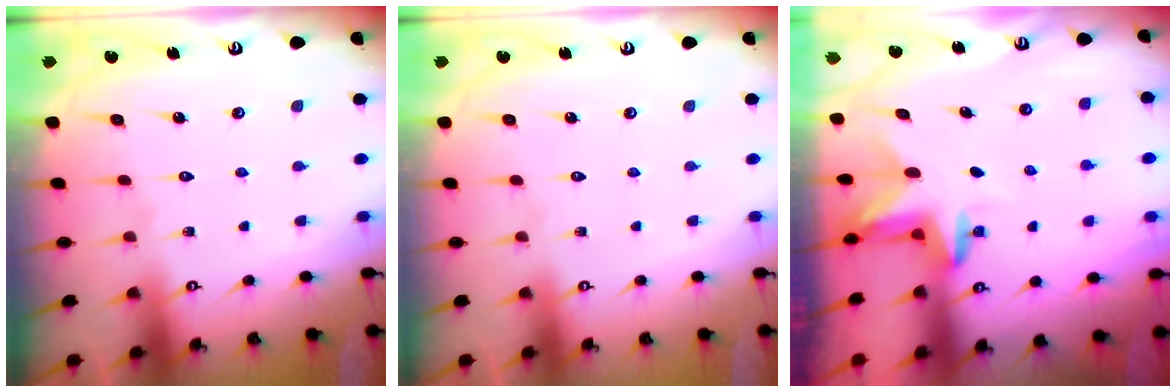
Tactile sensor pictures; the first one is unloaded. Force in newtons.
{"total": 0.0}
{"total": 3.4, "press": 3.3, "slide": 0.4}